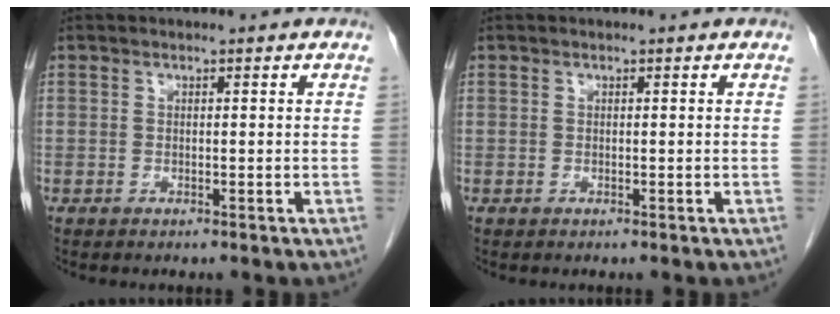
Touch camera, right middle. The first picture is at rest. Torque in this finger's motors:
{"motor_torque": [0.00, 0.00, 0.01, 0.00]}